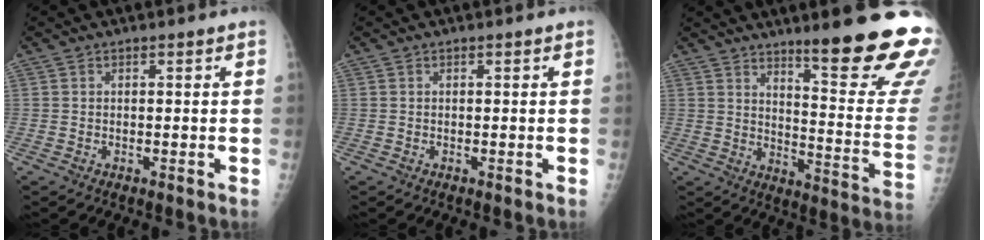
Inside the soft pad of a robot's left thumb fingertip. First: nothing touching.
{"total": 0.0}
{"total": 21.2, "force": [14.1, 2.5, 15.7], "torque": [-0.180, -0.100, 0.199]}